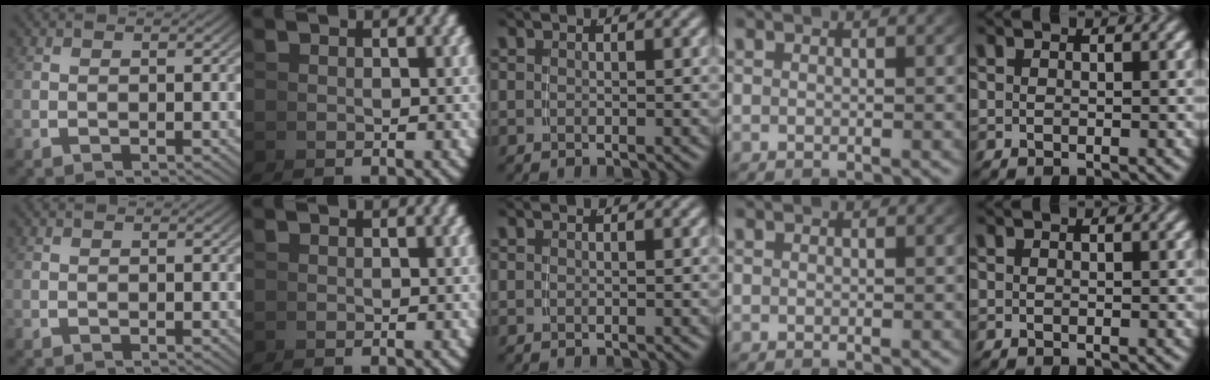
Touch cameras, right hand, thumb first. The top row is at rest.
{}